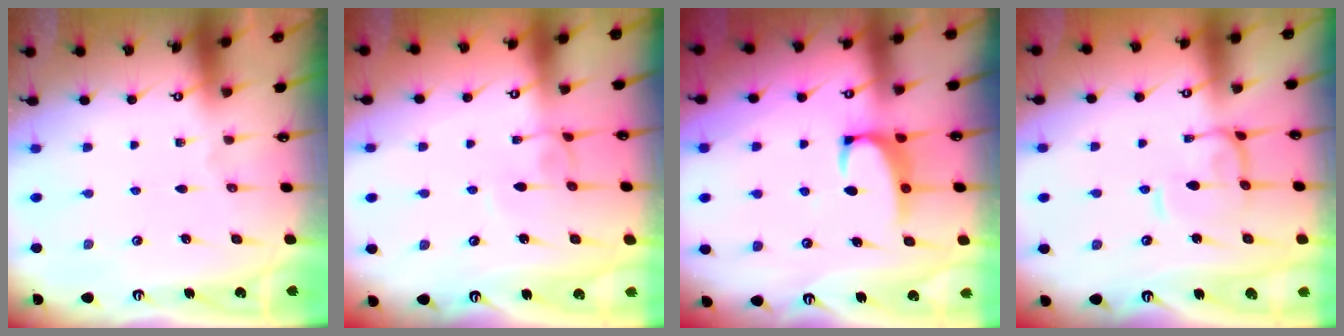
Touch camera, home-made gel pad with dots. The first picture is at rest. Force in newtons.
{"total": 2.1, "press": 2.1, "slide": 0.1}
{"total": 2.5, "press": 2.4, "slide": 0.7}
{"total": 1.5, "press": 1.5, "slide": 0.5}